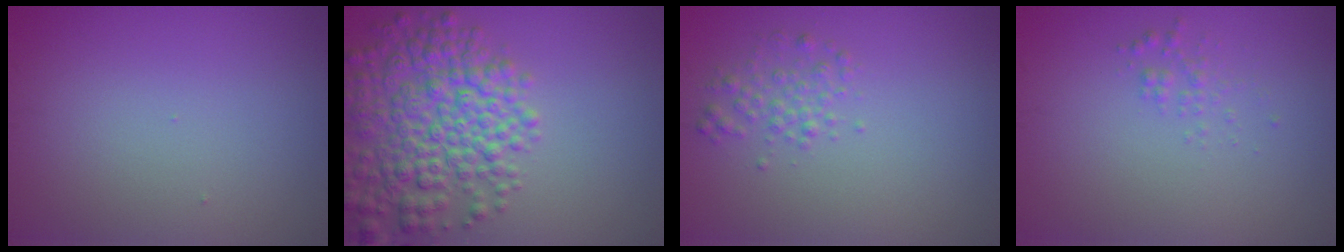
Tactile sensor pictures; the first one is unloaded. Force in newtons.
{"total": 7.4, "press": 7.4, "slide": 0.3}
{"total": 1.7, "press": 1.7, "slide": 0.0}
{"total": 1.0, "press": 1.0, "slide": 0.0}